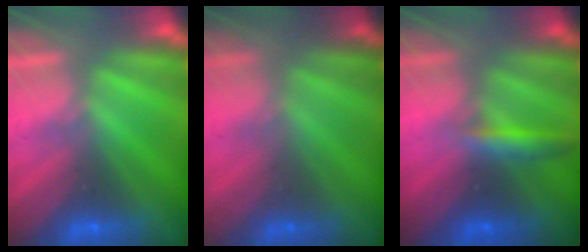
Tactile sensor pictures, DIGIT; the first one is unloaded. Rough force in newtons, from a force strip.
{"total": 1.7}
{"total": 2.7}